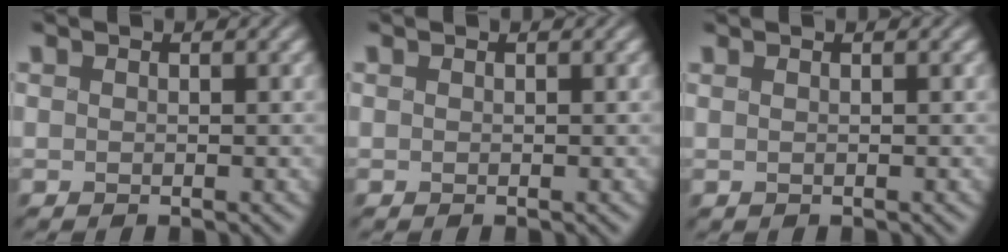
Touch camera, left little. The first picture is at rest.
{"total": 0.0}
{"total": 0.7, "force": [0.3, 0.3, 0.5], "torque": [0.002, 0.002, -0.004]}